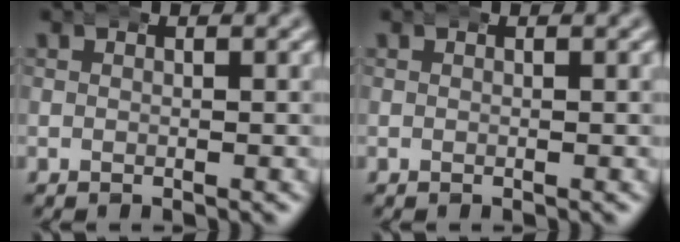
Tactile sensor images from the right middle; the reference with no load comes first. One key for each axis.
{"total": 0.0}